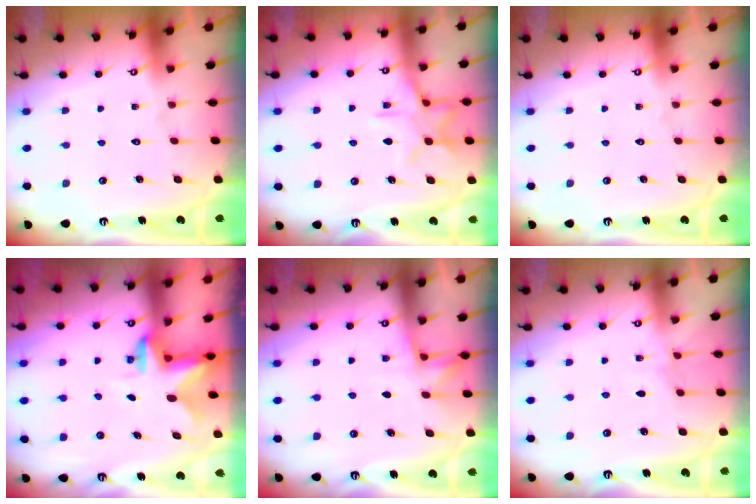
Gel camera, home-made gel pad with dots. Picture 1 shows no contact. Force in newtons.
{"total": 11.2, "press": 11.1, "slide": 0.6}
{"total": 0.0}
{"total": 2.4, "press": 2.4, "slide": 0.4}
{"total": 4.9, "press": 4.5, "slide": 1.9}
{"total": 4.8, "press": 4.7, "slide": 0.5}